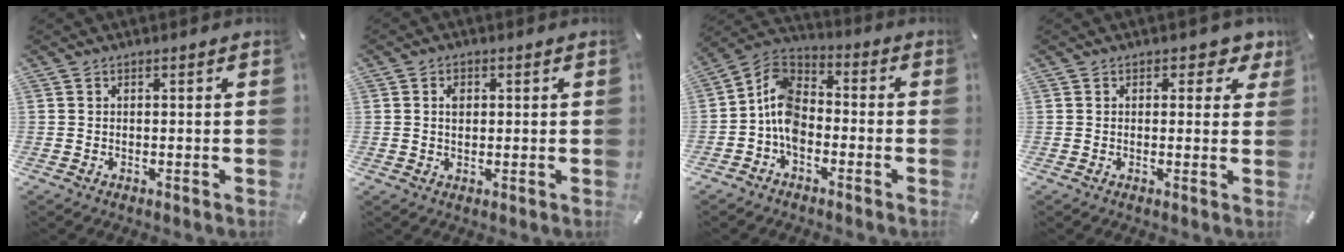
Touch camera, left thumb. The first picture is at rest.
{"total": 2.5, "force": [0.5, 1.8, 1.7], "torque": [-0.021, 0.002, 0.003]}
{"total": 9.6, "force": [-3.9, 6.3, 6.0], "torque": [-0.142, 0.007, -0.080]}
{"total": 3.5, "force": [1.7, 2.3, 2.0], "torque": [-0.014, -0.002, 0.023]}